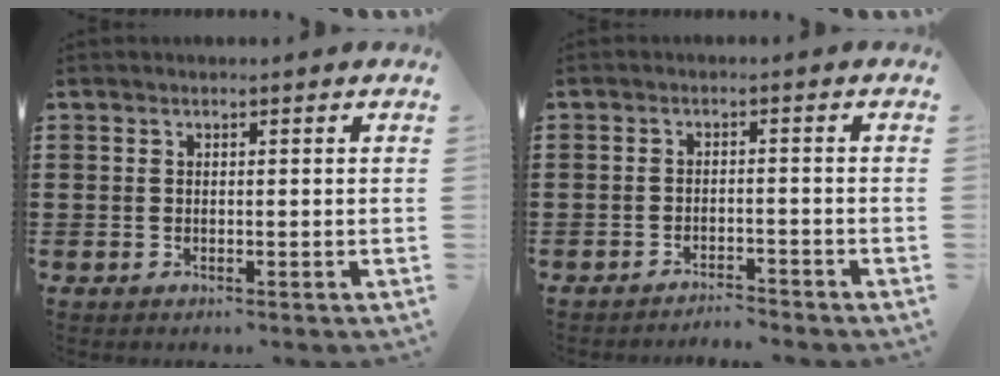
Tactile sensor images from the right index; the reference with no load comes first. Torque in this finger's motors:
{"motor_torque": [0.44, -0.51, 0.04, 0.00]}